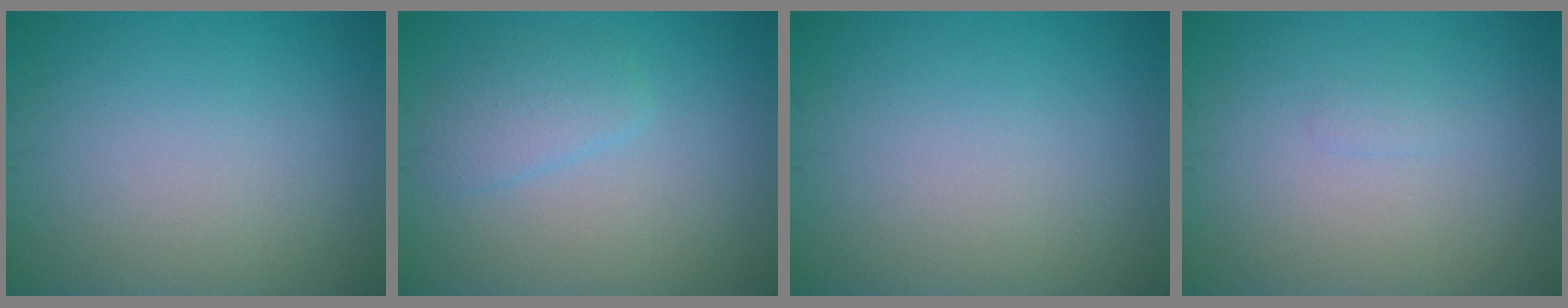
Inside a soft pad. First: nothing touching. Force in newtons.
{"total": 2.1, "press": 2.1, "slide": 0.2}
{"total": 0.0}
{"total": 0.5, "press": 0.5, "slide": 0.1}